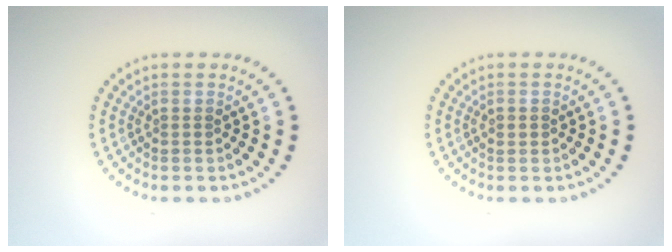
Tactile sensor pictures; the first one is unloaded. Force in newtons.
{"total": 0.9, "press": 0.9, "slide": 0.1}